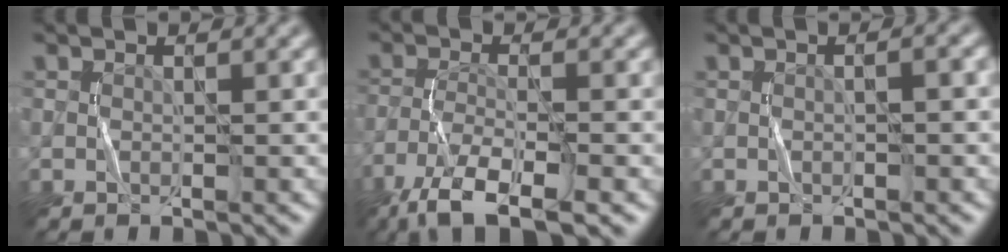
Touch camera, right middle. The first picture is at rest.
{"total": 7.1, "force": [-4.8, 1.7, 4.9], "torque": [-0.090, -0.007, -0.092]}
{"total": 1.5, "force": [0.2, 0.5, 1.4], "torque": [-0.015, -0.003, -0.002]}